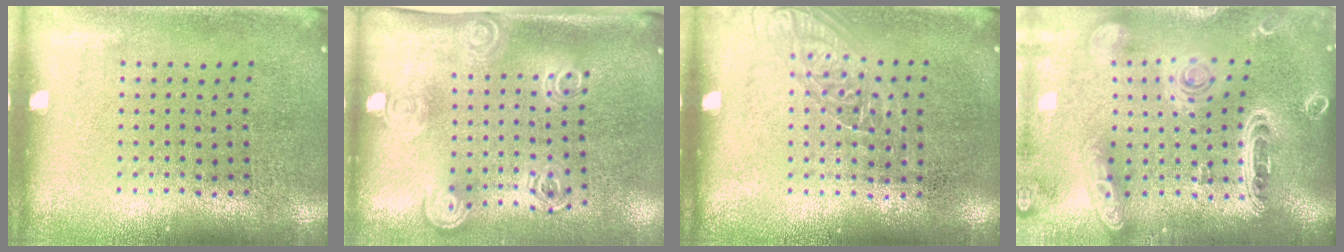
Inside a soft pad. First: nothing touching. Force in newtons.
{"total": 2.0, "press": 1.4, "slide": 1.4}
{"total": 1.1, "press": 1.0, "slide": 0.5}
{"total": 2.8, "press": 2.5, "slide": 1.4}